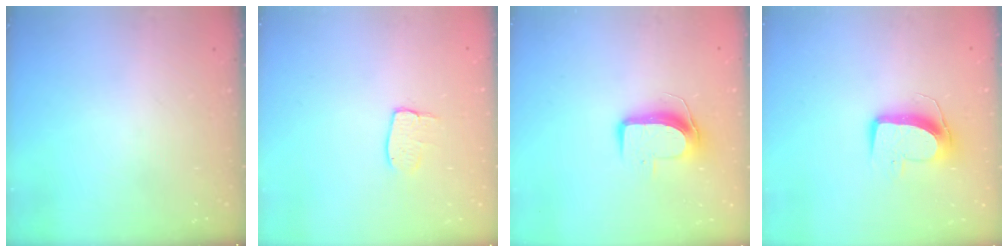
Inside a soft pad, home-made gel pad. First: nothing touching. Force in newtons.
{"total": 6.3, "press": 6.3, "slide": 0.2}
{"total": 9.4, "press": 9.3, "slide": 0.9}
{"total": 10.5, "press": 10.5, "slide": 0.4}